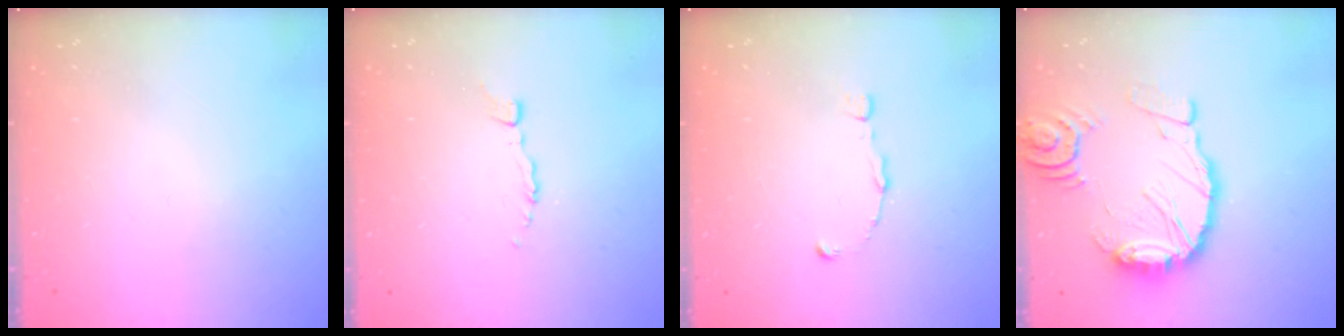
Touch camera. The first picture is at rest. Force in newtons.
{"total": 2.7, "press": 2.7, "slide": 0.2}
{"total": 0.9, "press": 0.9, "slide": 0.0}
{"total": 16.3, "press": 16.2, "slide": 1.8}